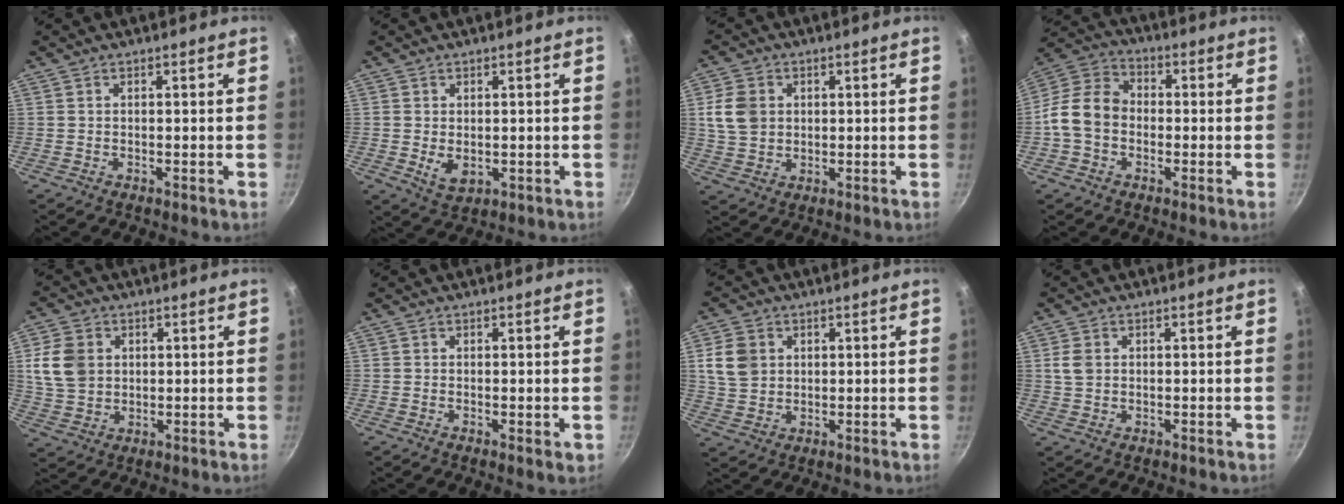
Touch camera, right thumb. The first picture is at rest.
{"total": 4.4, "force": [-0.2, 3.0, 3.2], "torque": [-0.052, -0.012, 0.006]}
{"total": 7.5, "force": [1.5, 6.1, 4.1], "torque": [-0.064, 0.001, 0.030]}
{"total": 10.8, "force": [-1.7, 8.4, 6.6], "torque": [-0.098, 0.032, -0.057]}
{"total": 9.3, "force": [1.9, 7.5, 5.1], "torque": [-0.082, 0.000, 0.041]}
{"total": 1.3, "force": [-0.1, 0.5, 1.2], "torque": [-0.015, -0.004, -0.003]}
{"total": 7.4, "force": [1.9, 6.1, 3.8], "torque": [-0.055, 0.001, 0.040]}
{"total": 3.2, "force": [0.6, 2.5, 1.9], "torque": [-0.030, 0.002, 0.011]}